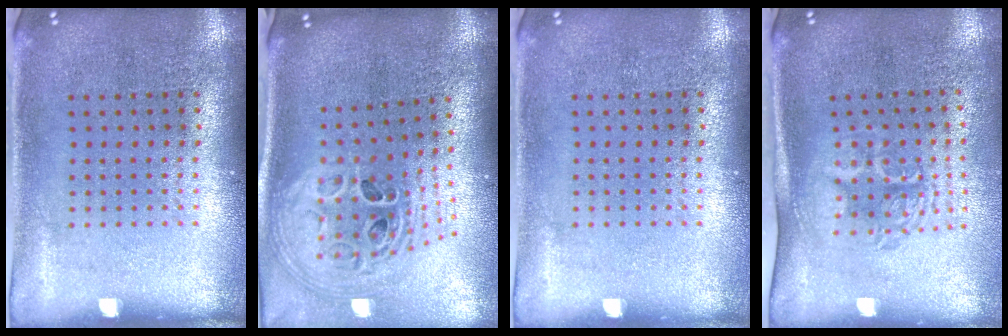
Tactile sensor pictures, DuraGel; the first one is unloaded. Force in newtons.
{"total": 2.5, "press": 1.8, "slide": 1.7}
{"total": 0.0}
{"total": 1.7, "press": 1.3, "slide": 1.1}